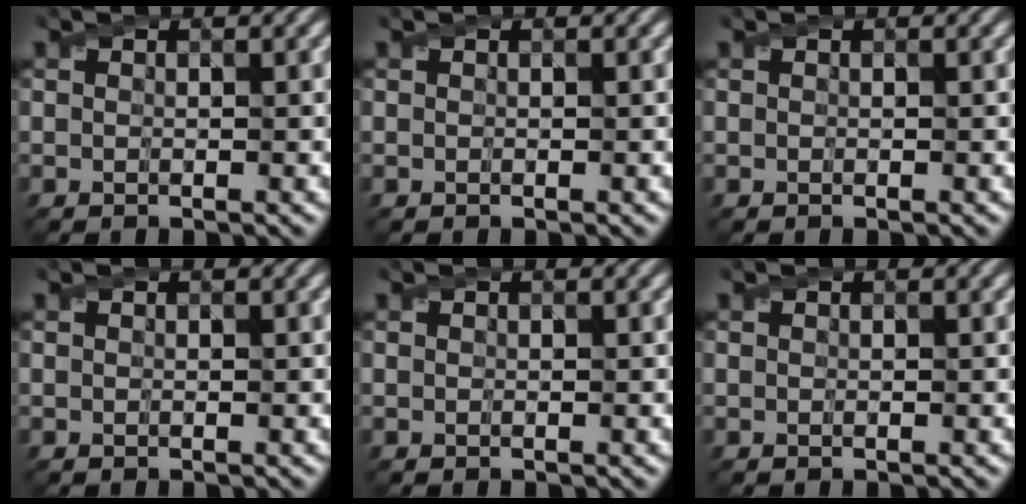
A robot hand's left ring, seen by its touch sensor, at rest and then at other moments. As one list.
[{"total": 0.0}, {"total": 0.0}, {"total": 0.0}, {"total": 0.0}, {"total": 0.0}]